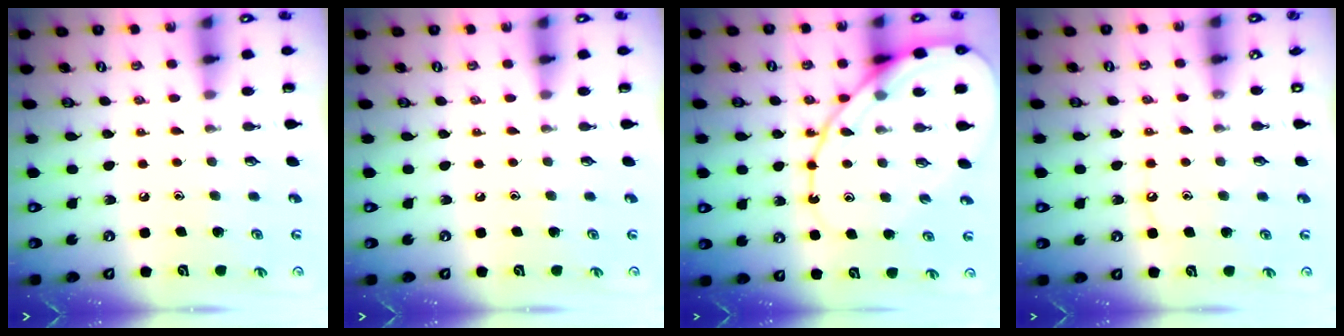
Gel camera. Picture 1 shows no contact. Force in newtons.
{"total": 0.0}
{"total": 15.4, "press": 15.3, "slide": 1.6}
{"total": 5.6, "press": 5.6, "slide": 0.7}